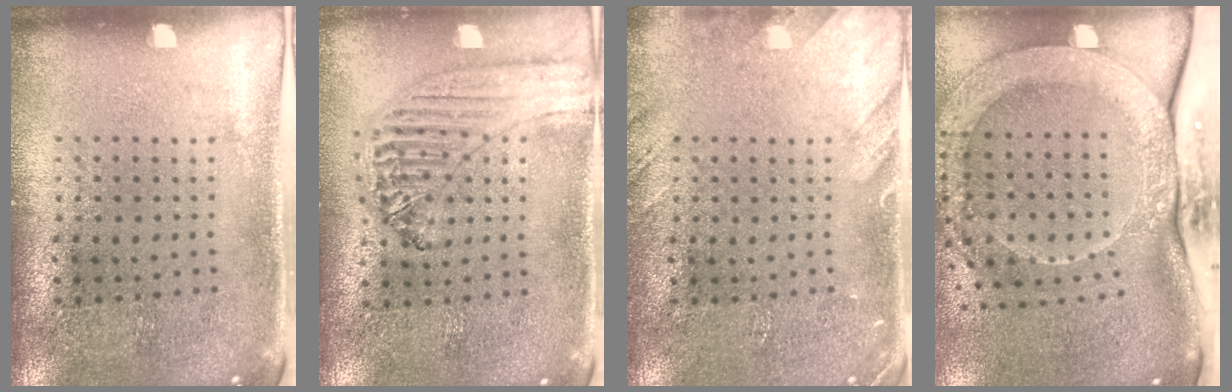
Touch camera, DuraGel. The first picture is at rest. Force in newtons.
{"total": 1.2, "press": 1.2, "slide": 0.1}
{"total": 1.8, "press": 1.8, "slide": 0.1}
{"total": 3.0, "press": 2.2, "slide": 2.0}